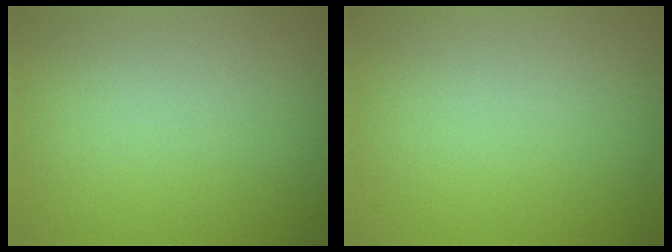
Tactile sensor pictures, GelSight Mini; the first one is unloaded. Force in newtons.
{"total": 0.0}